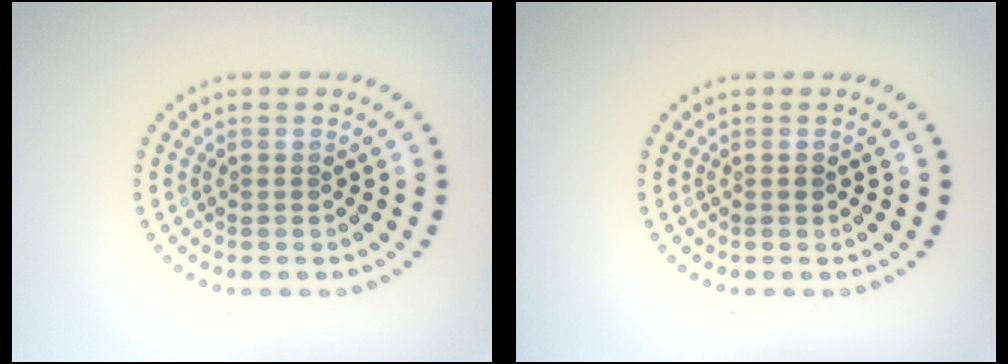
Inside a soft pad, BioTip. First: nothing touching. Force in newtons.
{"total": 0.7, "press": 0.7, "slide": 0.2}